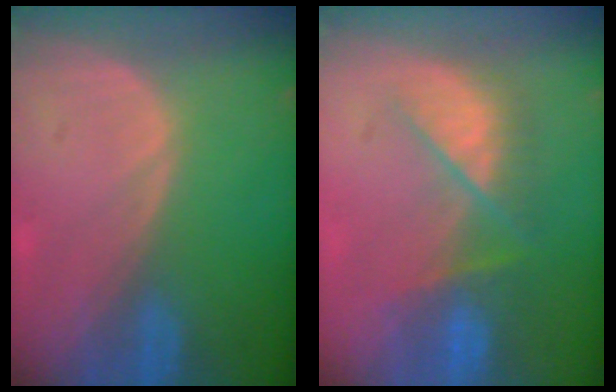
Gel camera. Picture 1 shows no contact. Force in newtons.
{"total": 7.5, "press": 7.3, "slide": 2.0}